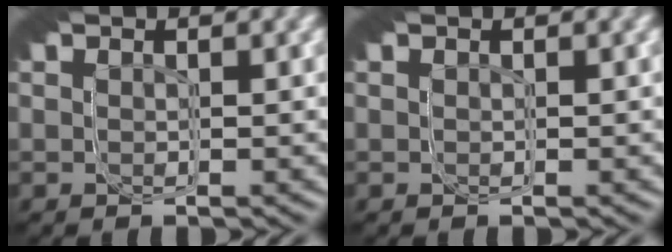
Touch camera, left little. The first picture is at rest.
{"total": 0.0}